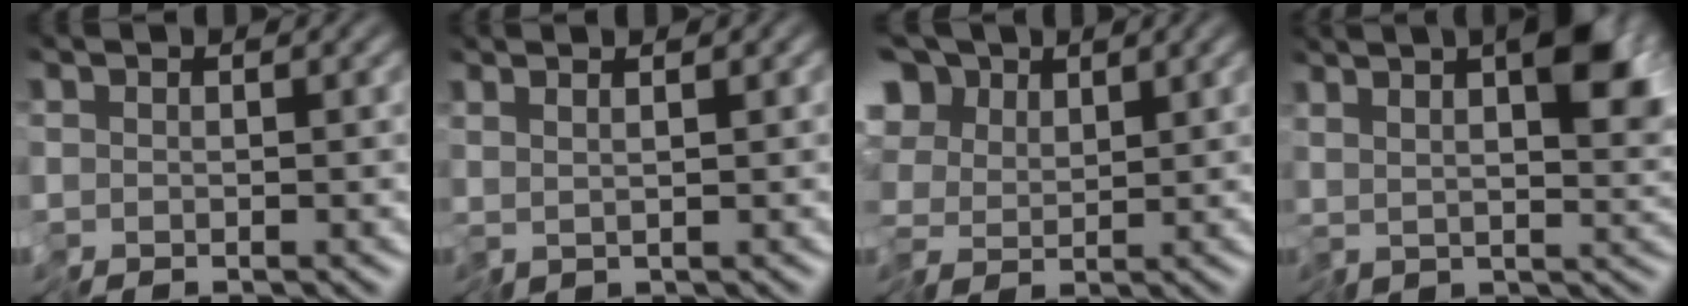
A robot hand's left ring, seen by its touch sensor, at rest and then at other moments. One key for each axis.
{"total": 1.2, "fx": 0.9, "fy": -0.8, "fz": 0.4, "tx": -0.009, "ty": 0.002, "tz": 0.022}
{"total": 7.1, "fx": 2.4, "fy": 5.1, "fz": 4.4, "tx": -0.100, "ty": 0.031, "tz": 0.027}
{"total": 8.1, "fx": 3.5, "fy": 2.5, "fz": 6.8, "tx": -0.114, "ty": 0.008, "tz": 0.062}